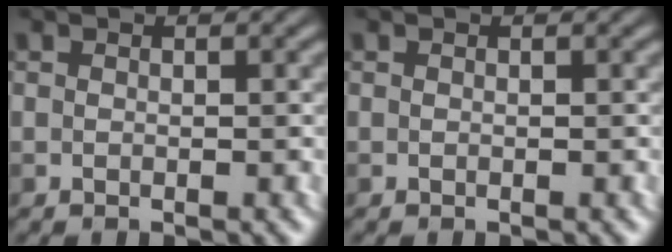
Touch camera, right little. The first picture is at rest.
{"total": 0.0}